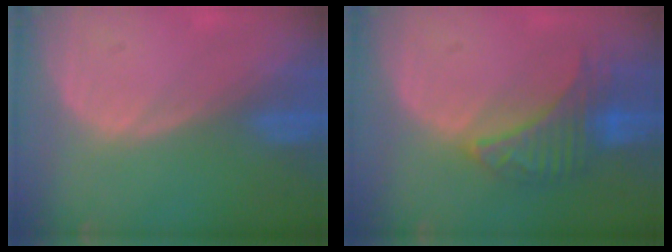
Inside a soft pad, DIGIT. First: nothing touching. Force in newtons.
{"total": 6.8, "press": 6.8, "slide": 0.2}